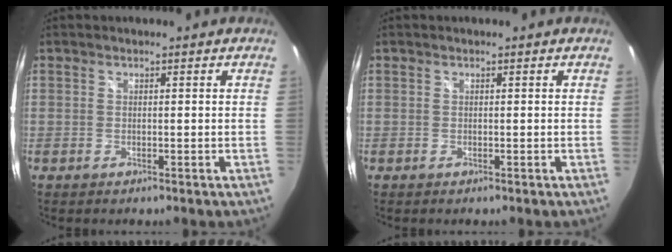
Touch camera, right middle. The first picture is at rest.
{"total": 0.0}